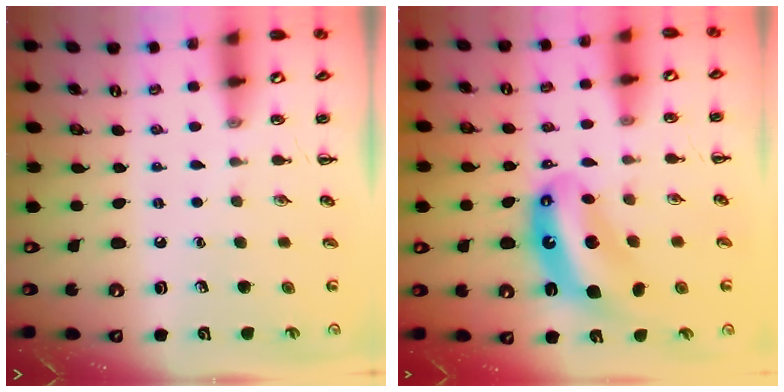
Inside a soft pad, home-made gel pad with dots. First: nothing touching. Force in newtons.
{"total": 10.6, "press": 10.3, "slide": 2.5}